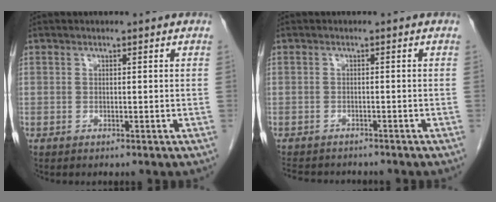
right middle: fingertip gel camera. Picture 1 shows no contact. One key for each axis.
{"total": 6.9, "fx": -6.3, "fy": 2.0, "fz": 2.0, "tx": -0.033, "ty": -0.006, "tz": -0.087}